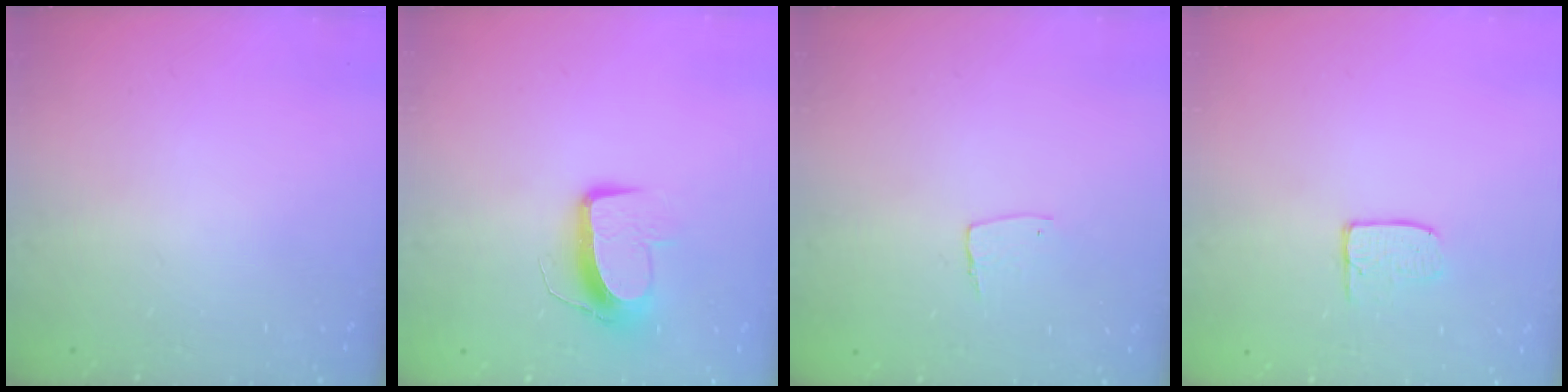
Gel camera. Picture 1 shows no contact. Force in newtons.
{"total": 10.5, "press": 10.5, "slide": 0.8}
{"total": 4.7, "press": 4.7, "slide": 0.4}
{"total": 4.7, "press": 4.7, "slide": 0.4}